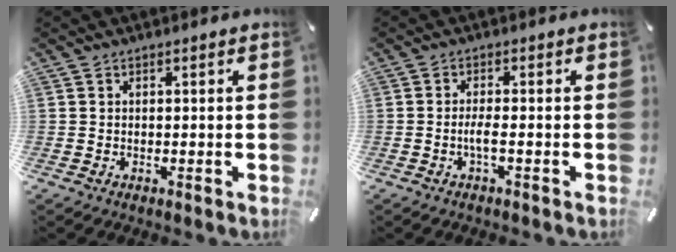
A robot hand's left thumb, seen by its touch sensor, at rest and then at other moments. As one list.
[{"total": 3.1, "force": [-1.0, 0.4, 2.8], "torque": [-0.058, -0.004, -0.021]}]